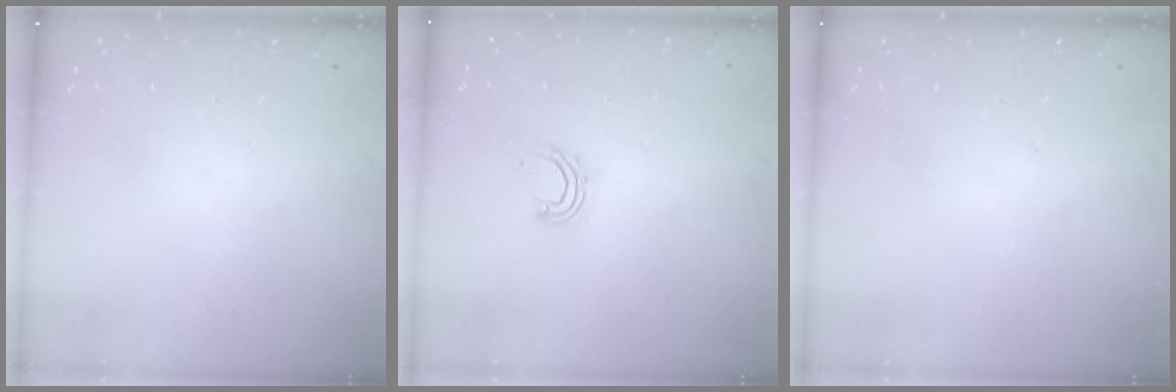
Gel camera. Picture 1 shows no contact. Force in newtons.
{"total": 6.5, "press": 6.5, "slide": 0.4}
{"total": 0.0}